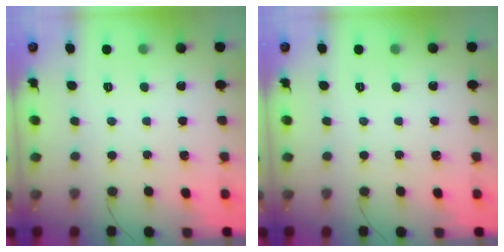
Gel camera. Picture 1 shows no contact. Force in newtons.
{"total": 0.0}